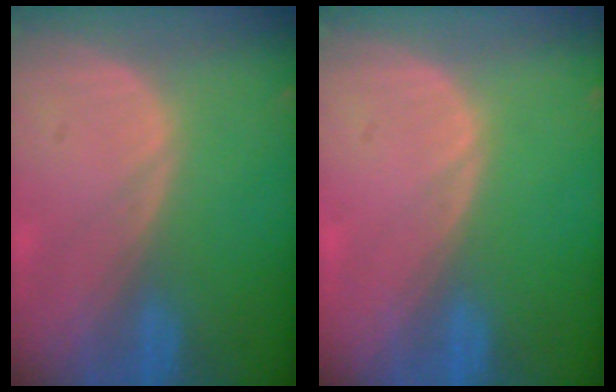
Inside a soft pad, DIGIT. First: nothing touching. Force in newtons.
{"total": 0.0}